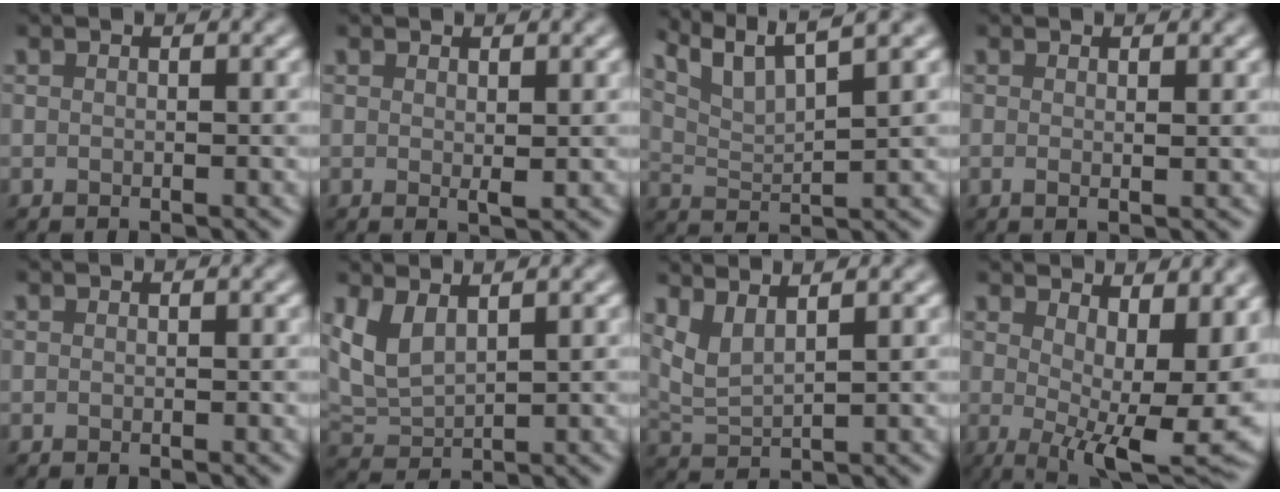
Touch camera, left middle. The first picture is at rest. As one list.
[{"total": 0.8, "force": [0.4, 0.0, 0.7], "torque": [-0.012, -0.003, 0.007]}, {"total": 6.6, "force": [5.2, 1.1, 3.9], "torque": [-0.072, 0.018, 0.082]}, {"total": 1.3, "force": [0.2, 0.3, 1.2], "torque": [-0.016, -0.001, 0.001]}, {"total": 0.0}, {"total": 3.4, "force": [1.6, 1.5, 2.5], "torque": [-0.064, 0.001, 0.036]}, {"total": 2.7, "force": [2.0, 0.5, 1.8], "torque": [-0.042, -0.001, 0.048]}, {"total": 12.2, "force": [2.0, 4.9, 11.0], "torque": [-0.128, -0.015, 0.056]}]